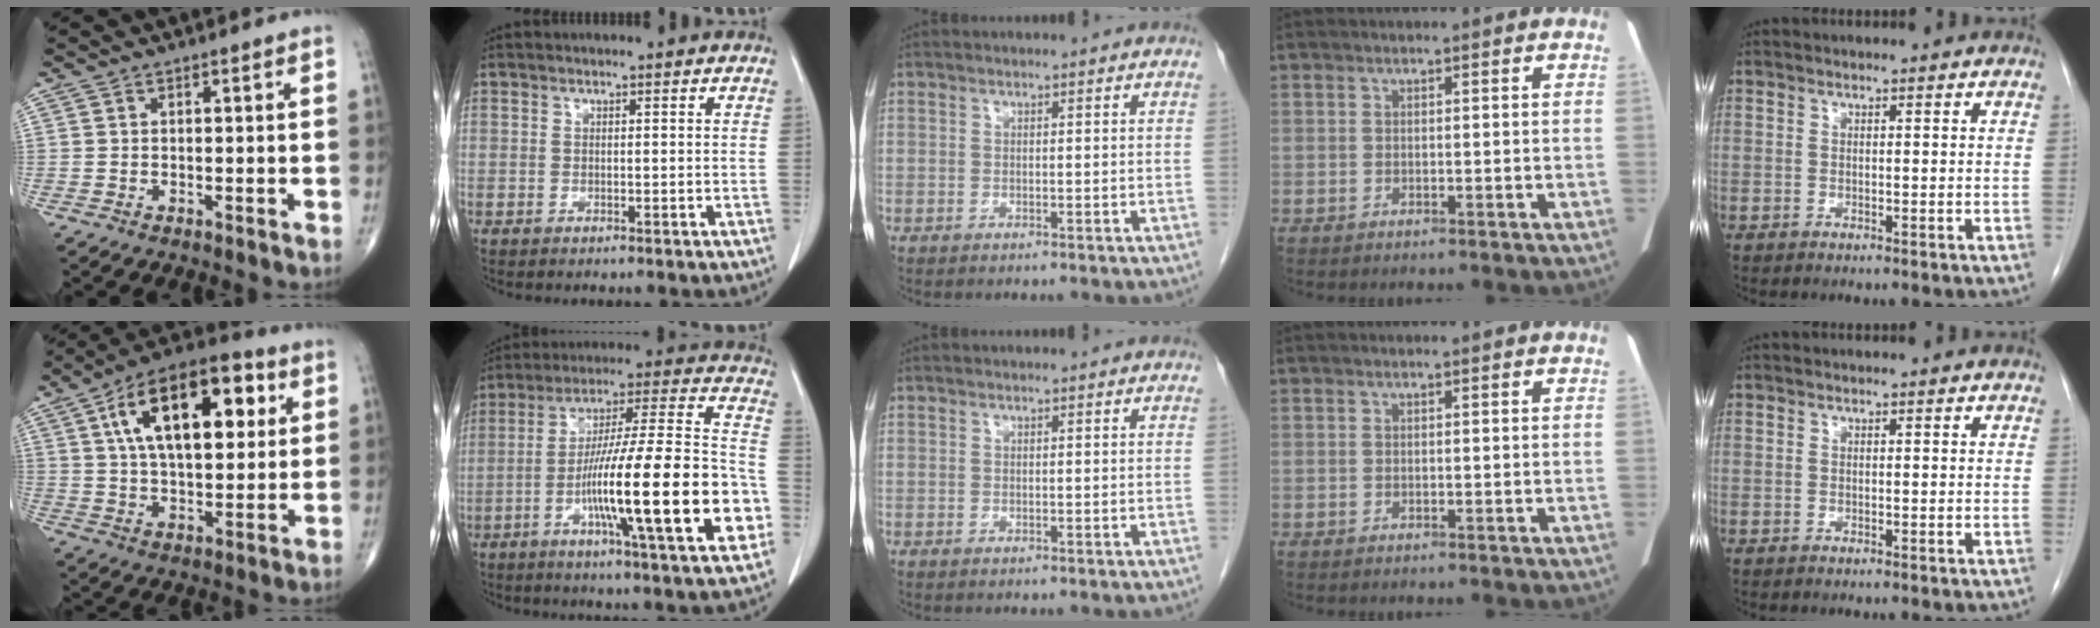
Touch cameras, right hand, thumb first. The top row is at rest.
{"thumb": {"total": 21.5, "force": [6.6, 10.7, 17.5], "torque": [-0.258, 0.006, 0.098]}, "index": {"total": 23.9, "force": [-7.0, 1.5, 22.8], "torque": [-0.334, -0.003, -0.110]}}